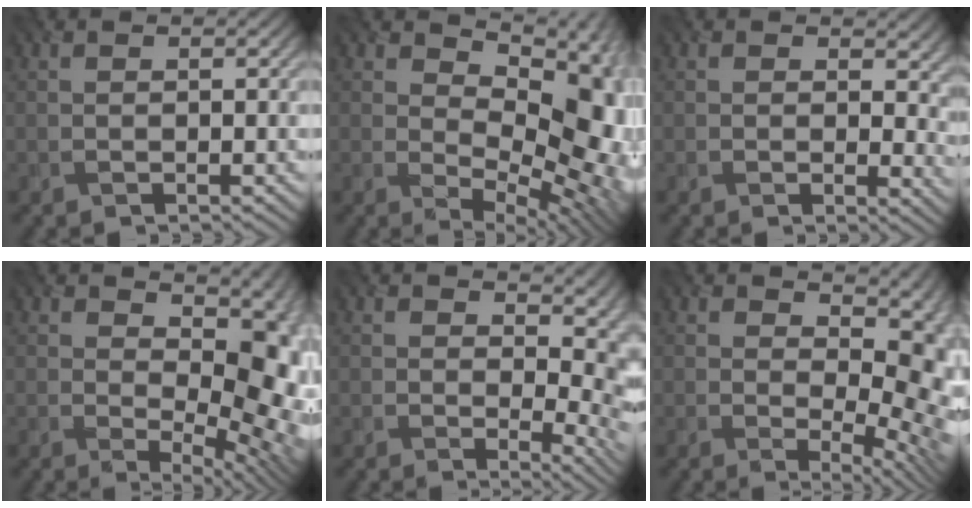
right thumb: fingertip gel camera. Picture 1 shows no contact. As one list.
[{"total": 14.2, "force": [2.9, 8.4, 11.1], "torque": [-0.136, -0.012, 0.053]}, {"total": 5.4, "force": [2.0, 3.3, 3.8], "torque": [-0.037, -0.013, 0.039]}, {"total": 15.4, "force": [3.2, 8.2, 12.6], "torque": [-0.133, -0.002, 0.077]}, {"total": 9.0, "force": [2.6, 4.3, 7.4], "torque": [-0.086, -0.011, 0.054]}, {"total": 12.6, "force": [3.5, 6.2, 10.3], "torque": [-0.115, -0.007, 0.078]}]